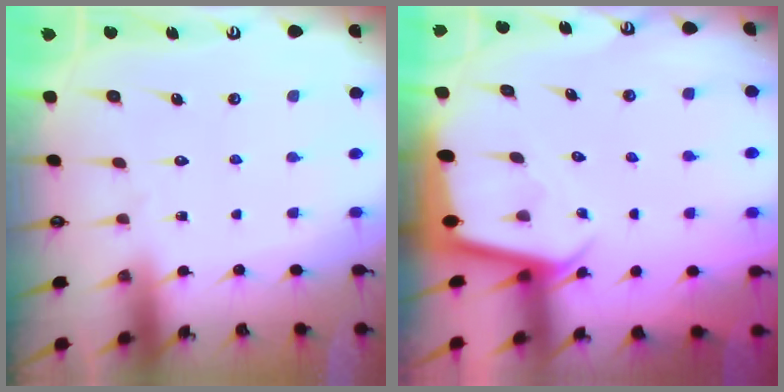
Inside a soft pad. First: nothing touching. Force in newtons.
{"total": 2.3, "press": 2.3, "slide": 0.1}